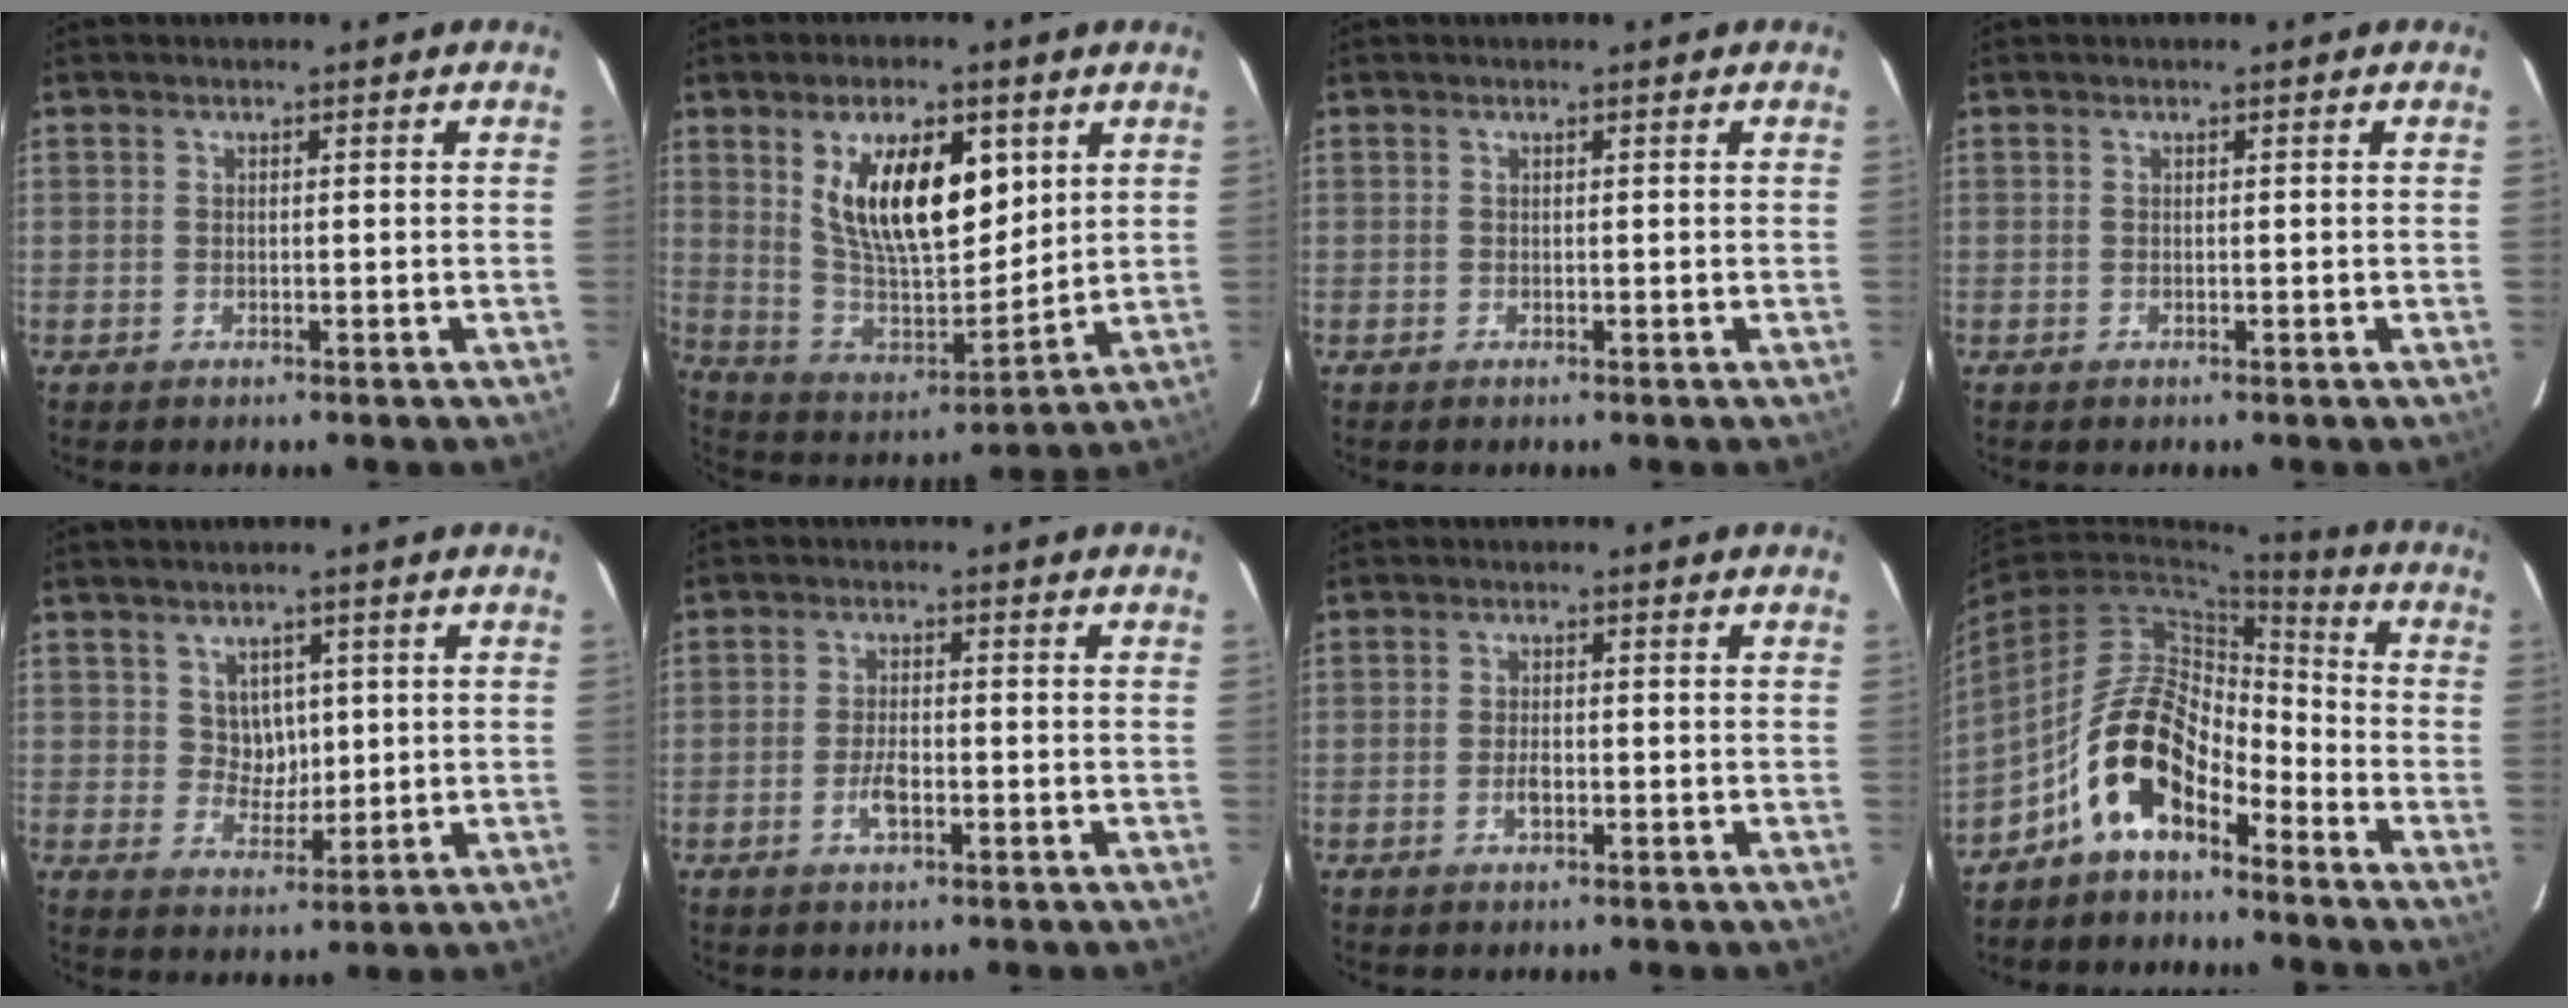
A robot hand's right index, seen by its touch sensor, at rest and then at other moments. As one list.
[{"total": 18.1, "force": [6.8, 8.3, 14.6], "torque": [-0.254, -0.001, 0.136]}, {"total": 0.0}, {"total": 0.0}, {"total": 4.6, "force": [1.5, 4.1, 1.6], "torque": [-0.022, 0.006, 0.033]}, {"total": 3.8, "force": [-1.6, 1.6, 3.1], "torque": [-0.064, 0.000, -0.028]}, {"total": 2.3, "force": [-0.8, 1.1, 1.8], "torque": [-0.035, 0.001, -0.015]}, {"total": 12.0, "force": [-7.2, 5.7, 7.7], "torque": [-0.142, 0.021, -0.132]}]